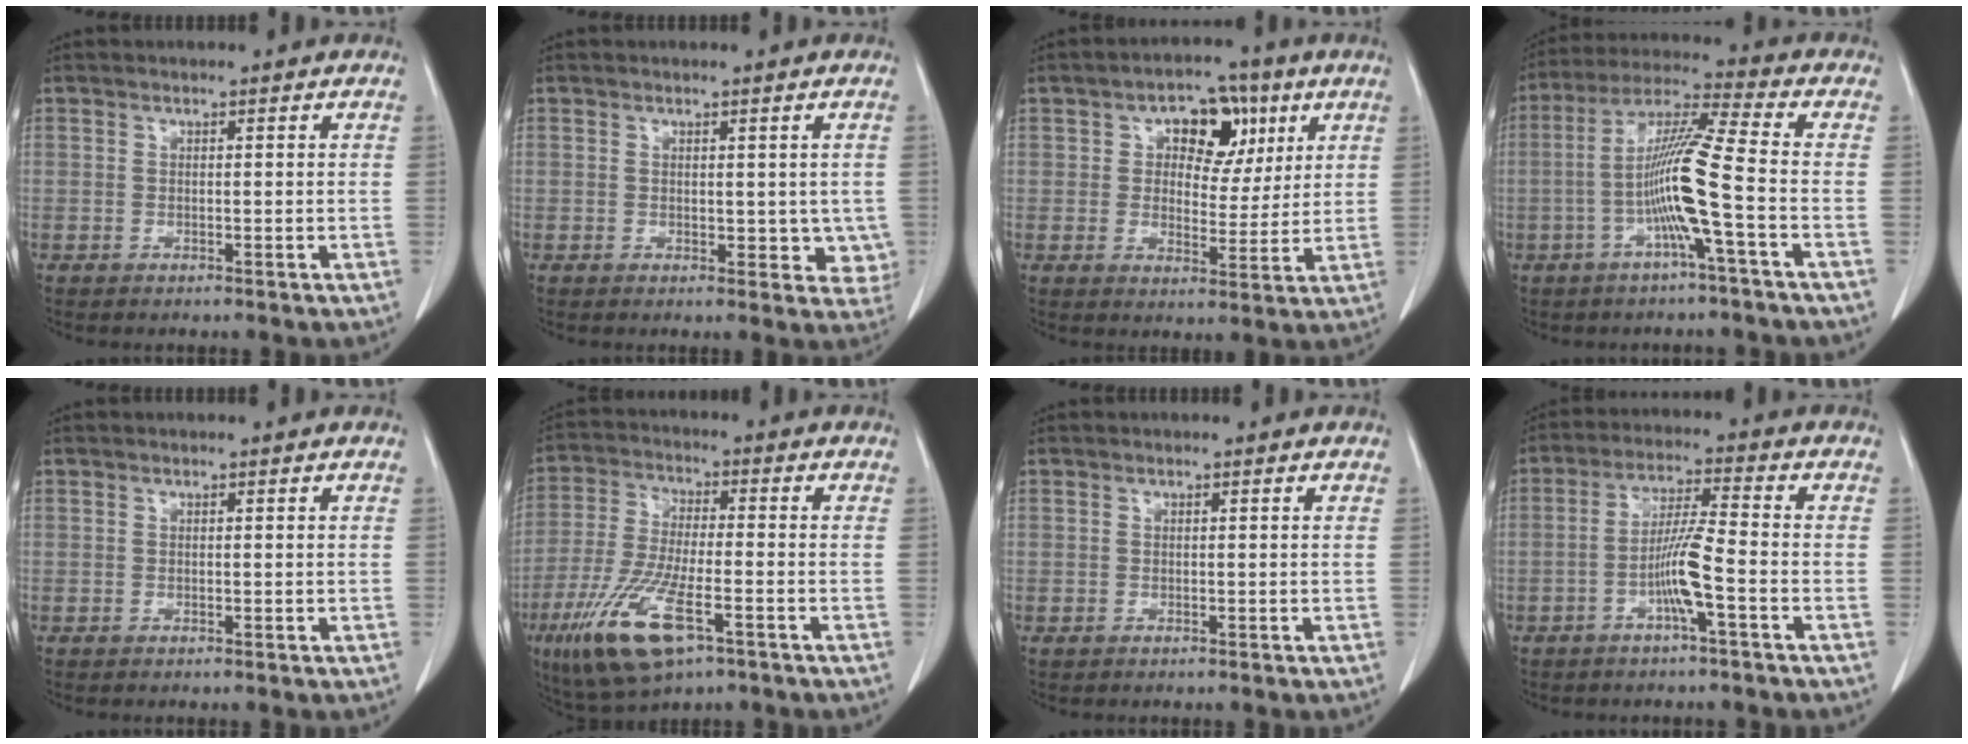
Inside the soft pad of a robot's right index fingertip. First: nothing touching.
{"total": 4.1, "force": [0.5, 2.8, 2.9], "torque": [-0.003, -0.005, 0.011]}
{"total": 8.6, "force": [3.4, 5.3, 5.8], "torque": [-0.073, 0.021, 0.052]}
{"total": 10.9, "force": [-2.7, -1.2, 10.5], "torque": [-0.200, 0.011, -0.057]}
{"total": 0.0}
{"total": 13.4, "force": [-6.8, 3.2, 11.0], "torque": [-0.232, -0.029, -0.119]}
{"total": 0.0}
{"total": 6.7, "force": [-2.4, -0.2, 6.2], "torque": [-0.122, 0.007, -0.043]}